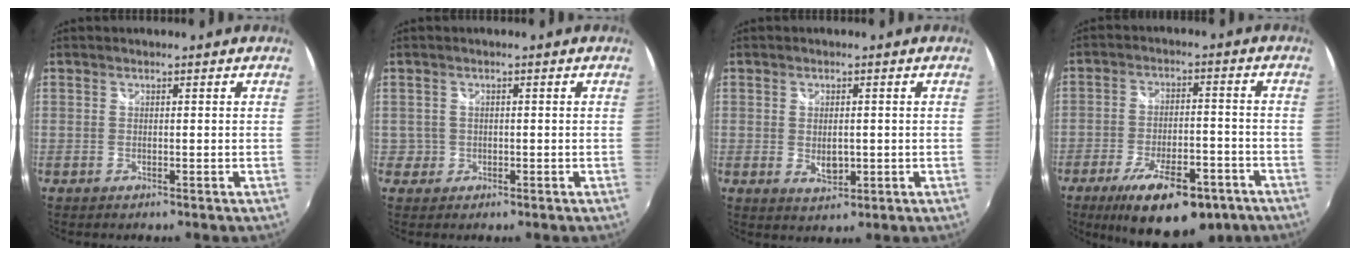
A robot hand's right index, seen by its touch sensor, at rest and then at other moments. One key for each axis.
{"total": 1.9, "fx": -0.5, "fy": 1.8, "fz": -0.2, "tx": 0.002, "ty": 0.003, "tz": -0.006}
{"total": 3.7, "fx": -0.4, "fy": 2.4, "fz": 2.8, "tx": -0.046, "ty": -0.007, "tz": -0.003}
{"total": 17.9, "fx": -11.6, "fy": 6.8, "fz": 11.8, "tx": -0.208, "ty": -0.021, "tz": -0.167}